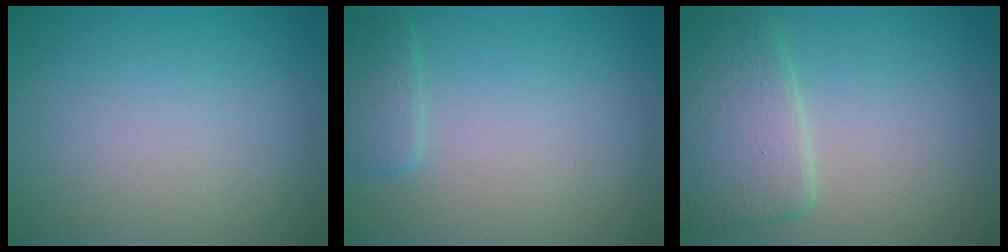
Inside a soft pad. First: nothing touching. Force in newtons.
{"total": 1.6, "press": 1.6, "slide": 0.1}
{"total": 4.9, "press": 4.9, "slide": 0.1}